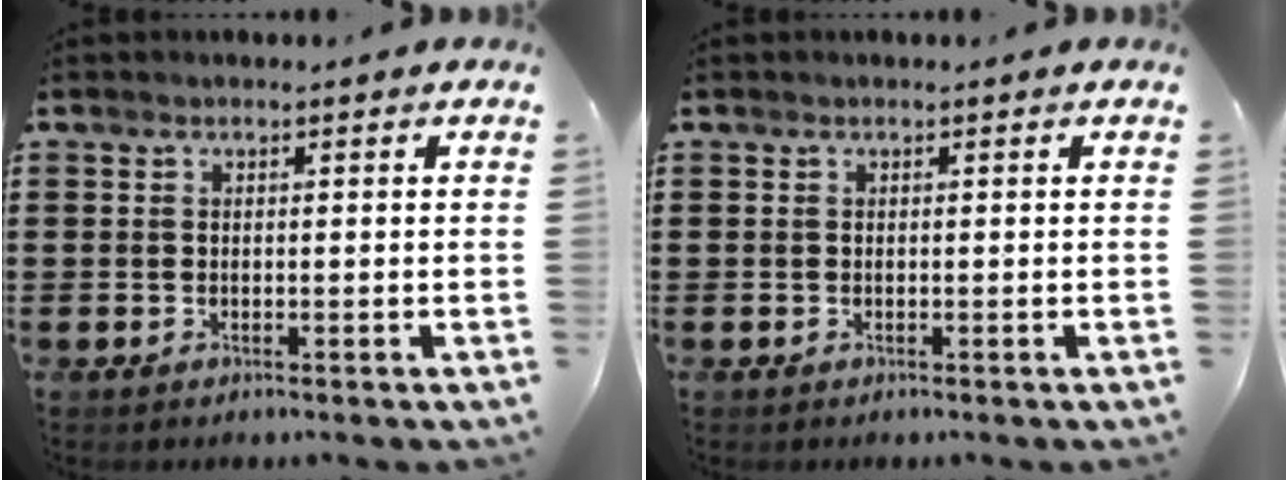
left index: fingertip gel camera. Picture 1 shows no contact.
{"total": 0.0}